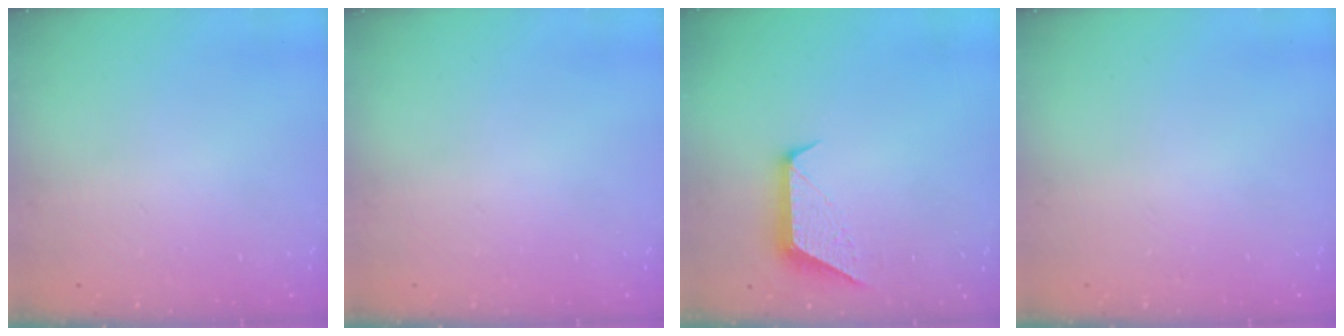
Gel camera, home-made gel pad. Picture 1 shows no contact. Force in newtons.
{"total": 0.0}
{"total": 9.4, "press": 9.4, "slide": 0.5}
{"total": 0.0}